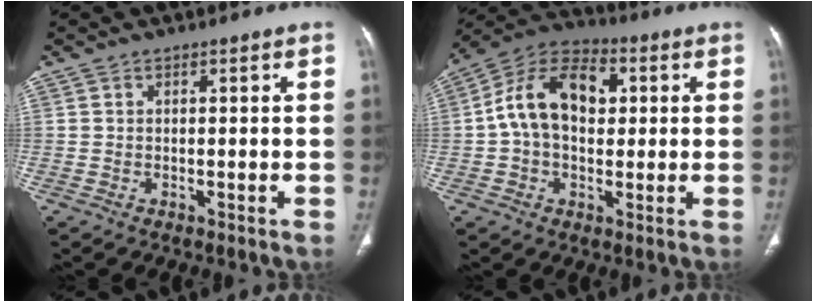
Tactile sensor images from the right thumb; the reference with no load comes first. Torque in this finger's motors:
{"motor_torque": [1.71, 1.70, 0.81, -0.59, 0.16]}